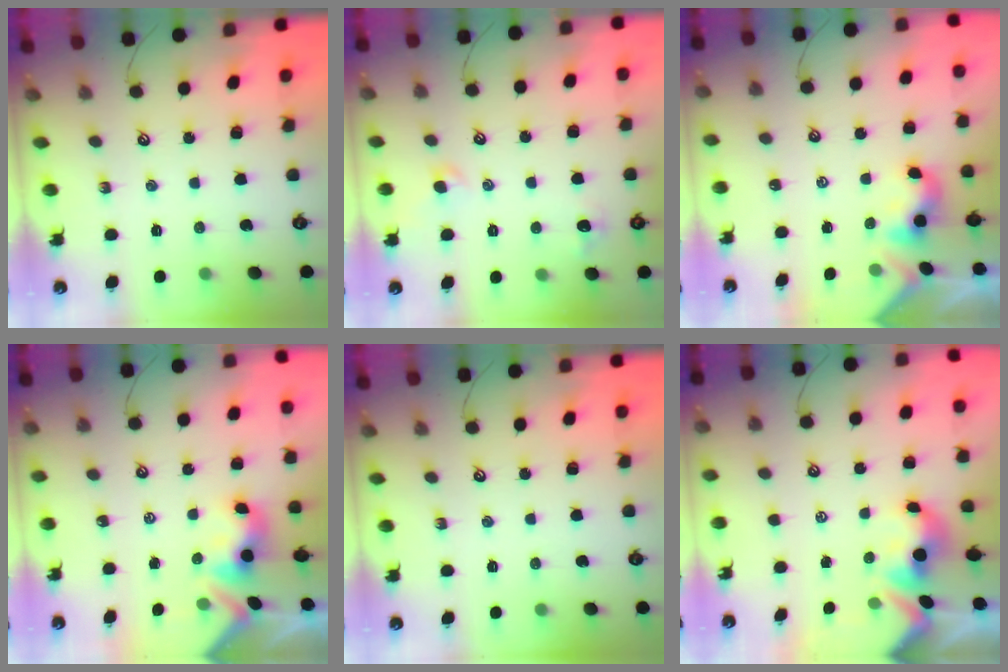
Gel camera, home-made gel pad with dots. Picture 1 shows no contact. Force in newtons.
{"total": 1.7, "press": 1.6, "slide": 0.5}
{"total": 2.3, "press": 2.3, "slide": 0.2}
{"total": 3.6, "press": 3.6, "slide": 0.4}
{"total": 0.0}
{"total": 2.1, "press": 2.0, "slide": 0.7}